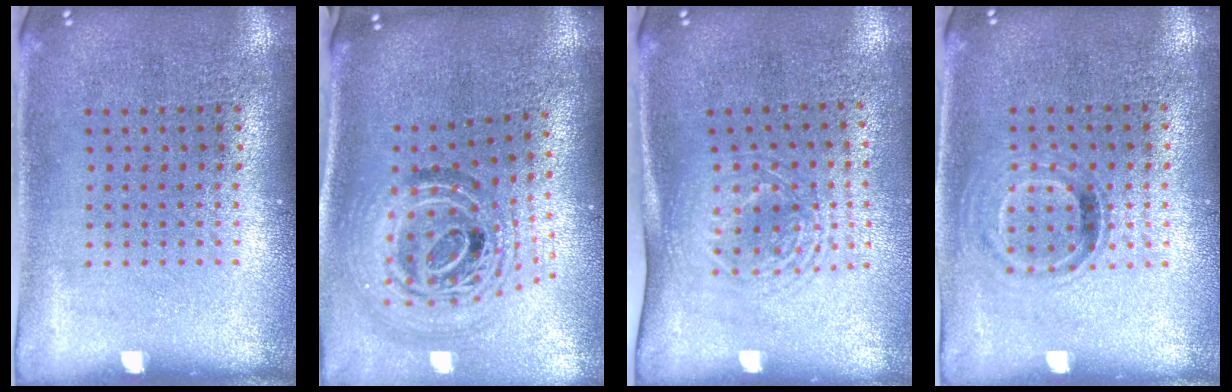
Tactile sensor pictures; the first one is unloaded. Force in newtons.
{"total": 2.1, "press": 1.6, "slide": 1.3}
{"total": 1.7, "press": 1.3, "slide": 1.1}
{"total": 0.9, "press": 0.8, "slide": 0.3}